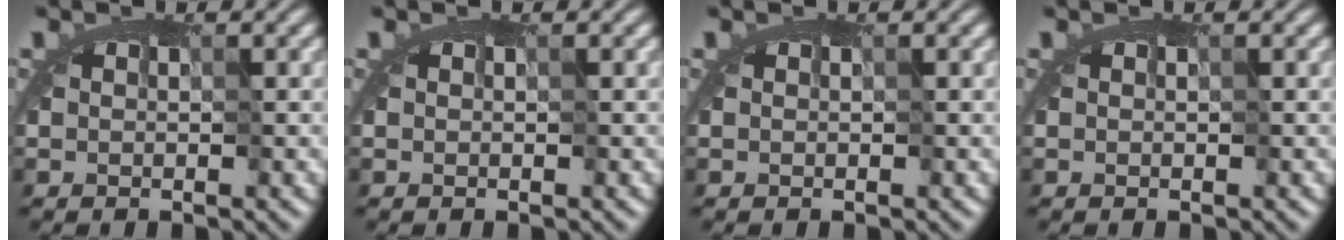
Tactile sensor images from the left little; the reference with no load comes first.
{"total": 0.0}
{"total": 0.0}
{"total": 0.0}